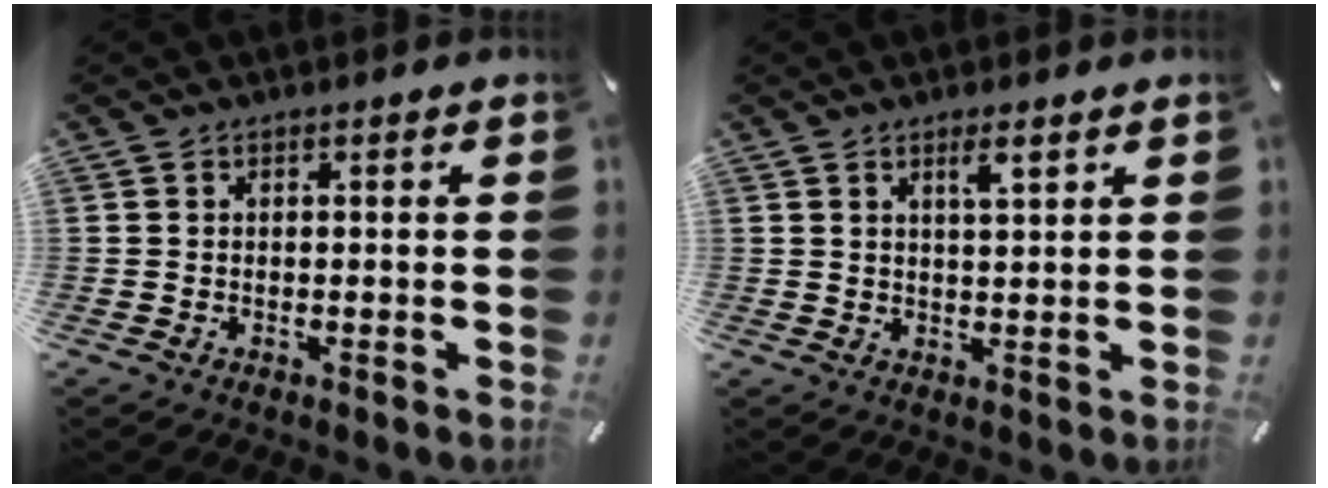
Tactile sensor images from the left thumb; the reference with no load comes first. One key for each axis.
{"total": 3.4, "fx": 2.2, "fy": 0.5, "fz": 2.6, "tx": -0.047, "ty": -0.005, "tz": 0.037}